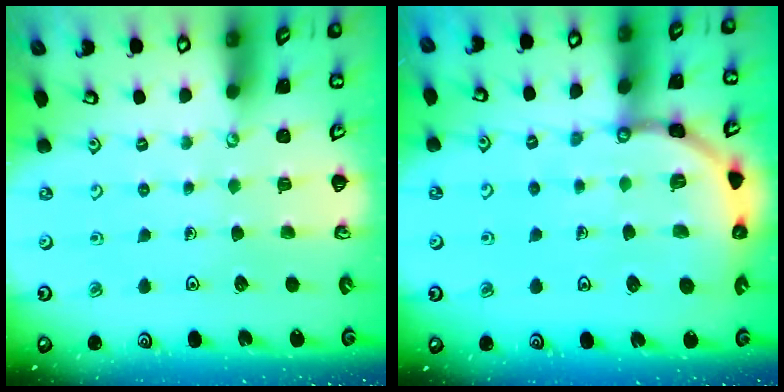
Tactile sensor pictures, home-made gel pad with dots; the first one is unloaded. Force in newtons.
{"total": 9.8, "press": 9.7, "slide": 1.3}